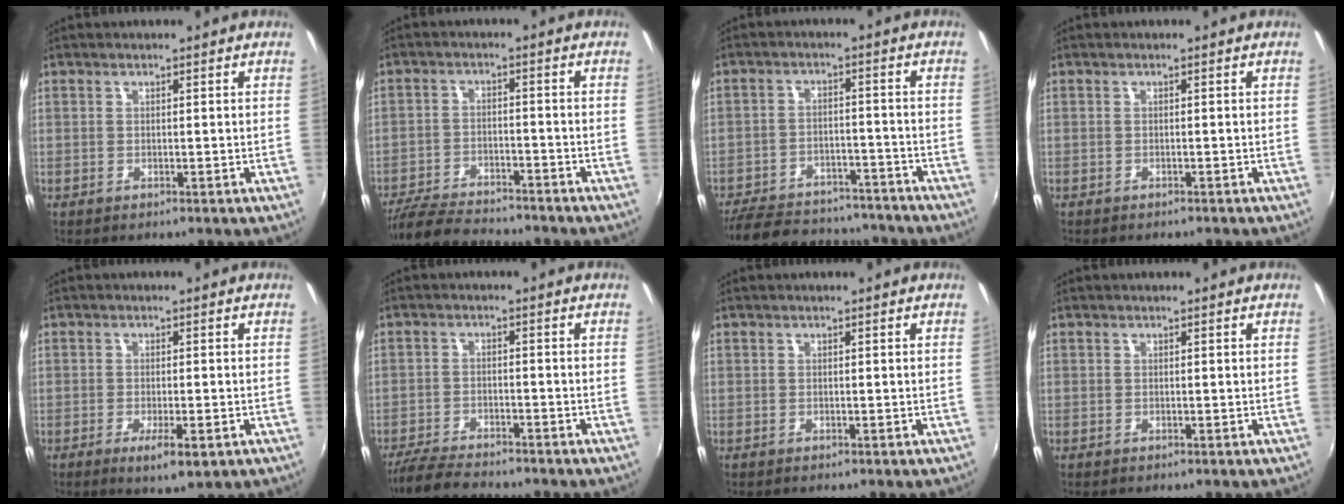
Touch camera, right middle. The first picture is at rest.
{"total": 12.5, "force": [-11.2, 2.7, 4.8], "torque": [-0.124, -0.014, -0.184]}
{"total": 21.0, "force": [-17.8, 7.6, 8.2], "torque": [-0.182, 0.009, -0.241]}
{"total": 1.1, "force": [-1.0, 0.3, 0.3], "torque": [-0.010, -0.005, -0.013]}
{"total": 4.6, "force": [-2.0, 1.0, 4.0], "torque": [-0.076, -0.013, -0.031]}
{"total": 8.8, "force": [-7.9, 1.7, 3.5], "torque": [-0.097, -0.019, -0.135]}
{"total": 0.0}
{"total": 0.0}